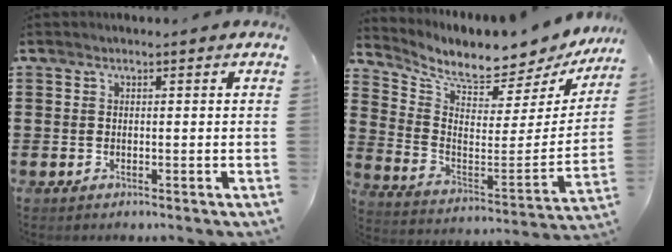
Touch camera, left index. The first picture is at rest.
{"total": 6.8, "force": [6.2, 0.6, 2.7], "torque": [-0.072, -0.073, 0.096]}